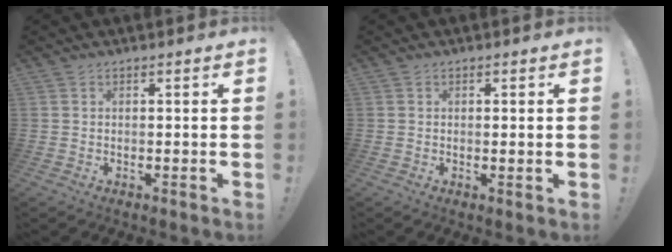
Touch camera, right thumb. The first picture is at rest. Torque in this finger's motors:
{"motor_torque": [0.14, 0.00, -0.29, -0.03, 0.03]}